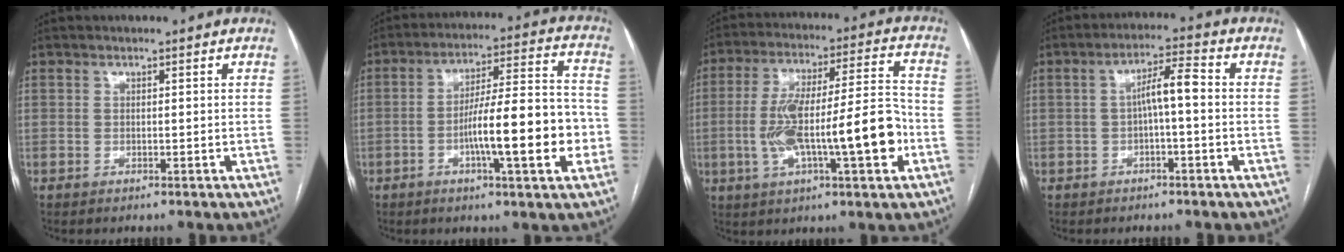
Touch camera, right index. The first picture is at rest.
{"total": 15.0, "force": [-3.9, 1.7, 14.4], "torque": [-0.229, 0.013, -0.058]}
{"total": 17.7, "force": [-3.8, 2.8, 17.1], "torque": [-0.298, 0.020, -0.055]}
{"total": 5.1, "force": [-0.3, 0.9, 5.0], "torque": [-0.082, 0.021, -0.003]}